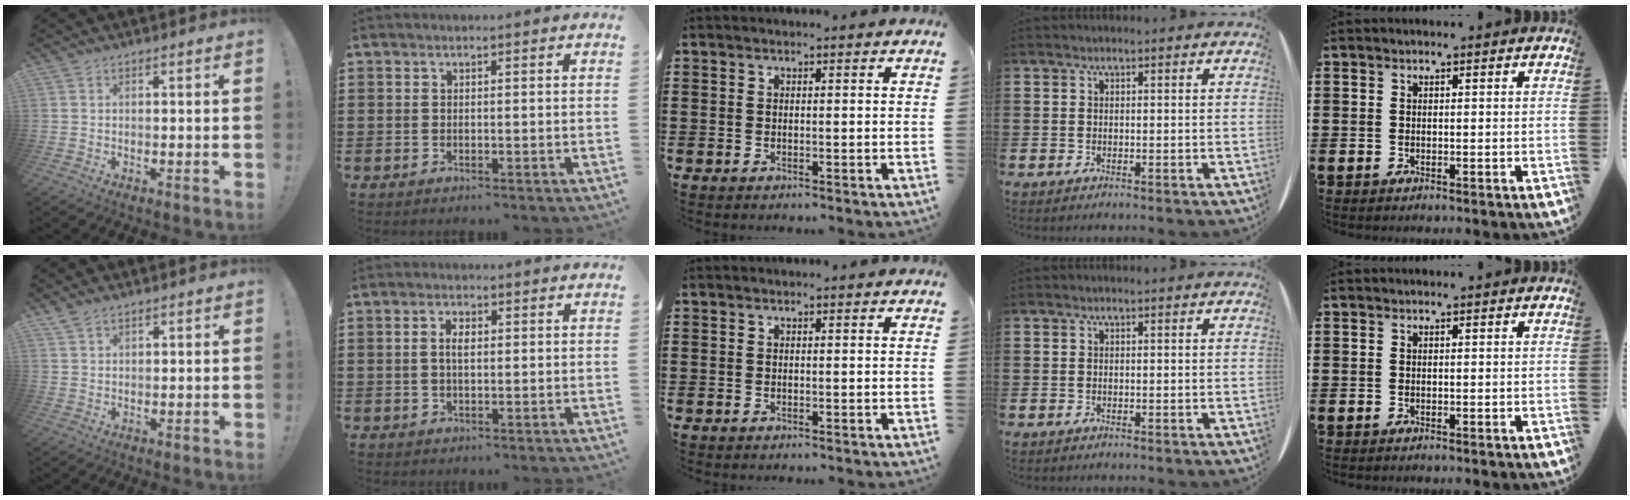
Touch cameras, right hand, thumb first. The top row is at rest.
{"thumb": {"total": 2.6, "force": [2.0, 1.1, 1.4], "torque": [-0.028, -0.005, 0.037]}, "index": {"total": 2.5, "force": [0.2, 1.2, 2.2], "torque": [-0.043, 0.007, 0.002]}}